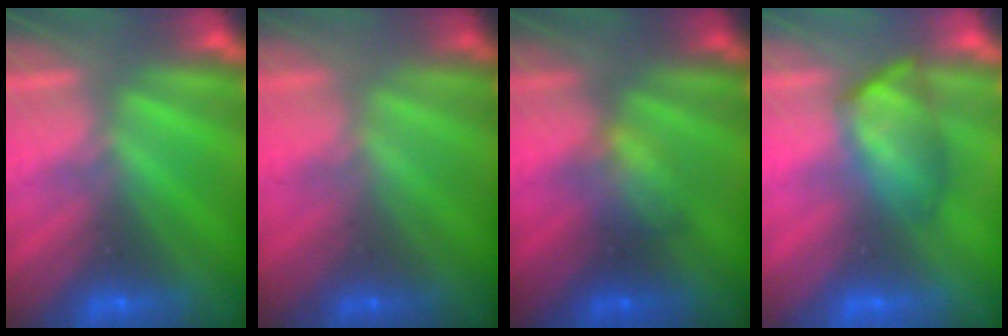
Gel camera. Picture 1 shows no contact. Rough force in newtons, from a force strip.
{"total": 1.7}
{"total": 2.3}
{"total": 4.6}